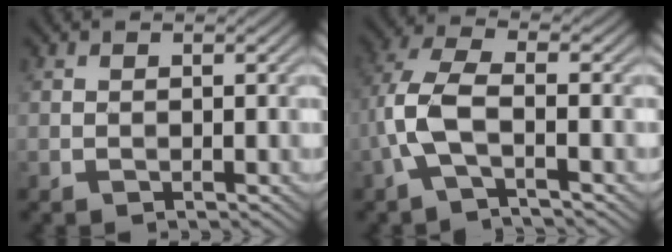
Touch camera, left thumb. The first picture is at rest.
{"total": 6.5, "force": [-2.0, 2.2, 5.8], "torque": [-0.142, 0.011, -0.054]}